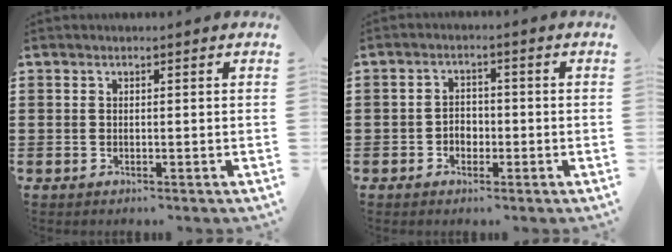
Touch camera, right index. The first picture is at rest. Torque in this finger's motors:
{"motor_torque": [2.14, 0.00, 0.04, 0.03]}